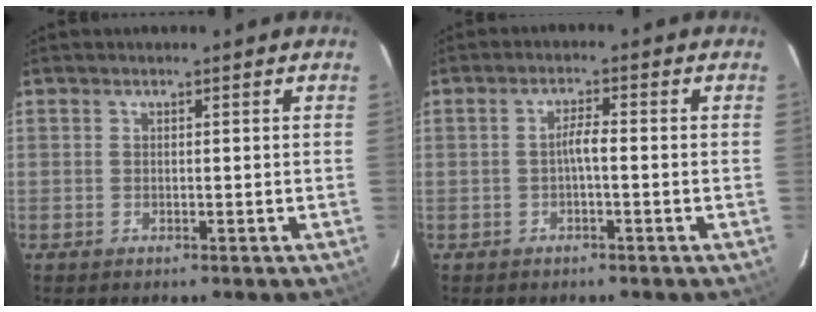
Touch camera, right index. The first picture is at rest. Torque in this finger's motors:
{"motor_torque": [0.70, -0.21, 0.42, 0.09]}